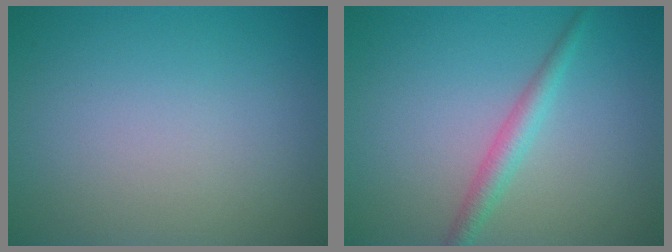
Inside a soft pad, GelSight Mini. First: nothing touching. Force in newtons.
{"total": 2.2, "press": 2.2, "slide": 0.0}